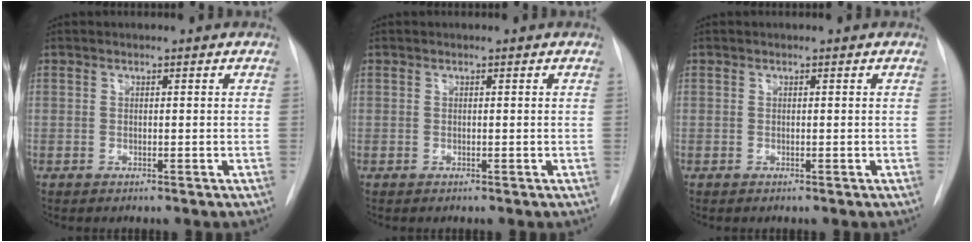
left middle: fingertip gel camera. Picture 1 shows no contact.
{"total": 0.0}
{"total": 0.0}